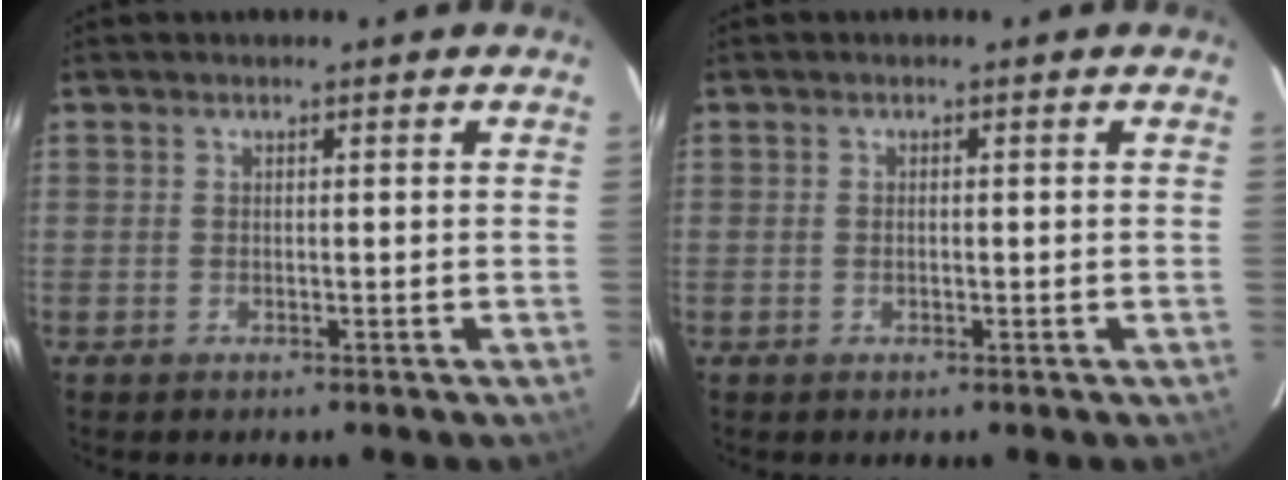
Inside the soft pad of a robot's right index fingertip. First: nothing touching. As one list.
[{"total": 0.6, "force": [-0.1, 0.5, 0.4], "torque": [-0.007, 0.001, -0.001]}]